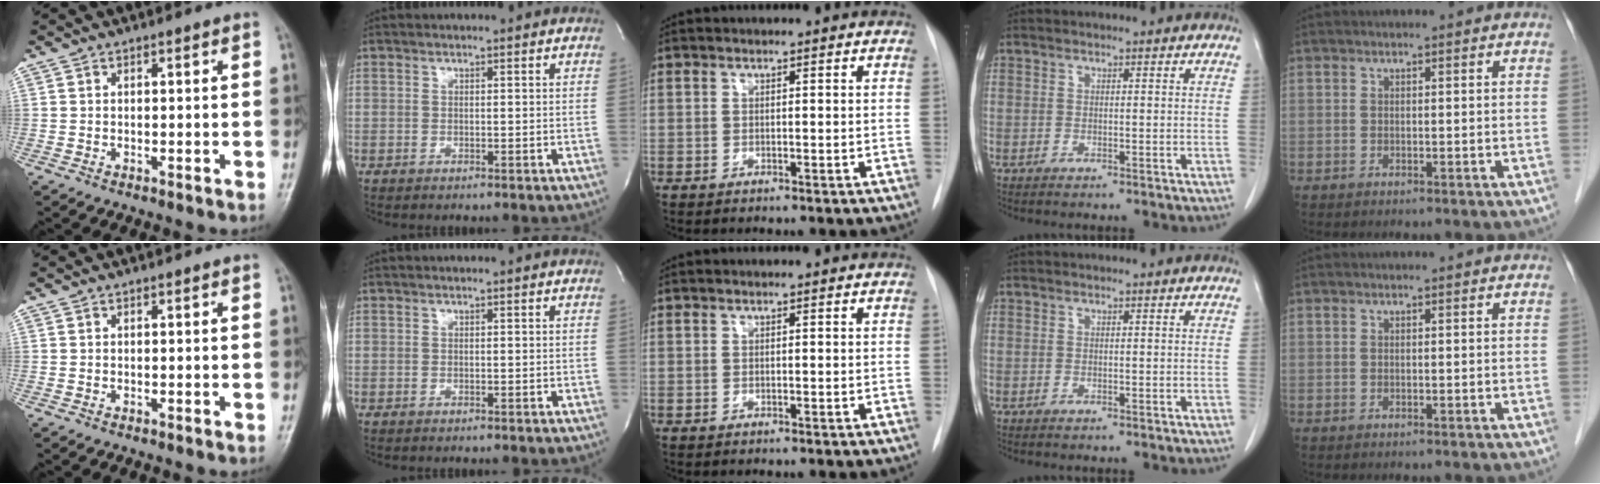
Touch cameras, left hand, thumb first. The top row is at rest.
{}